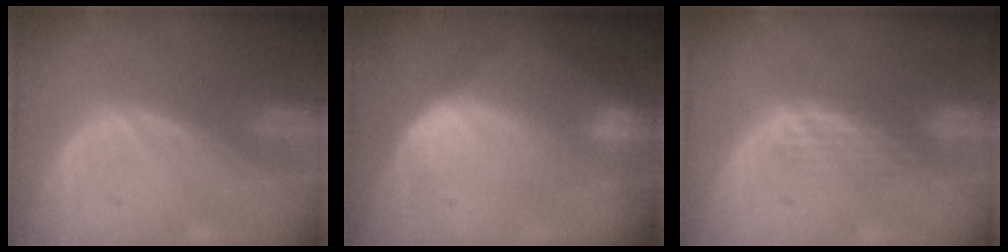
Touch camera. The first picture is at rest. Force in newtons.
{"total": 6.7, "press": 6.5, "slide": 1.4}
{"total": 3.5, "press": 3.2, "slide": 1.4}